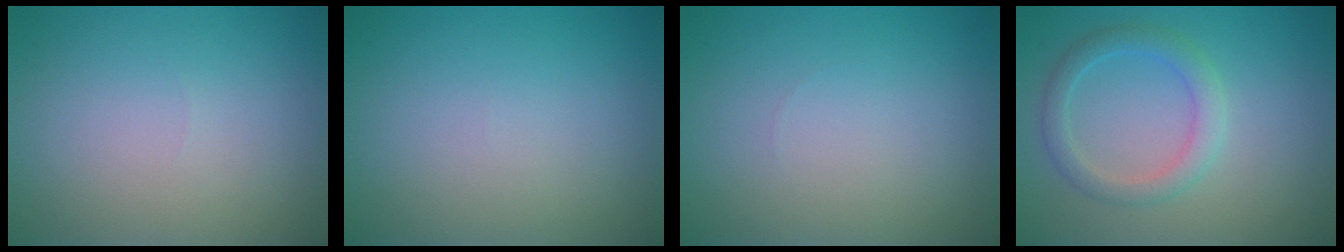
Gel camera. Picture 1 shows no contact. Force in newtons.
{"total": 0.0}
{"total": 0.0}
{"total": 2.7, "press": 2.7, "slide": 0.1}